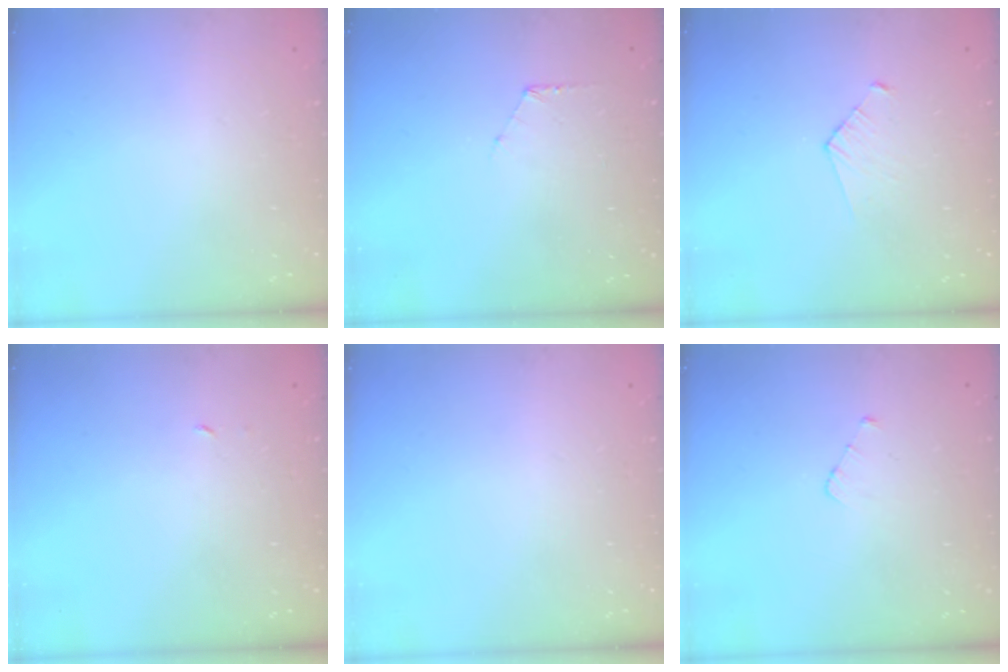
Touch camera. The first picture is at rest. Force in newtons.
{"total": 4.4, "press": 4.4, "slide": 0.3}
{"total": 3.4, "press": 3.4, "slide": 0.3}
{"total": 1.8, "press": 1.8, "slide": 0.1}
{"total": 0.0}
{"total": 3.0, "press": 3.0, "slide": 0.3}